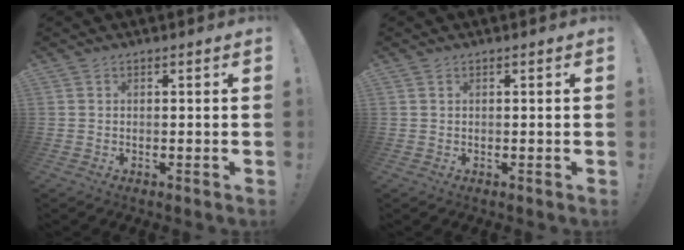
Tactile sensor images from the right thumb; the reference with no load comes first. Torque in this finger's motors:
{"motor_torque": [0.15, -0.02, 0.09, -0.12, 0.04]}